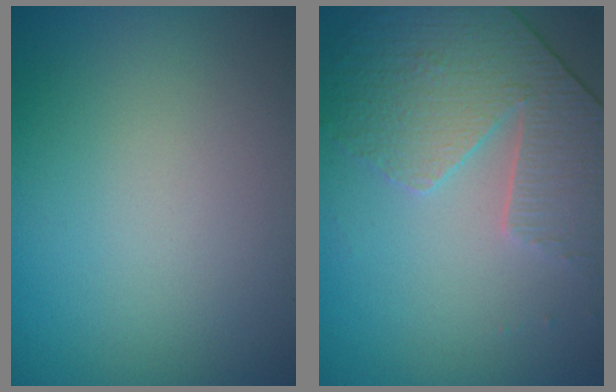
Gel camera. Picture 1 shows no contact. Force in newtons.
{"total": 4.2, "press": 3.7, "slide": 2.1}